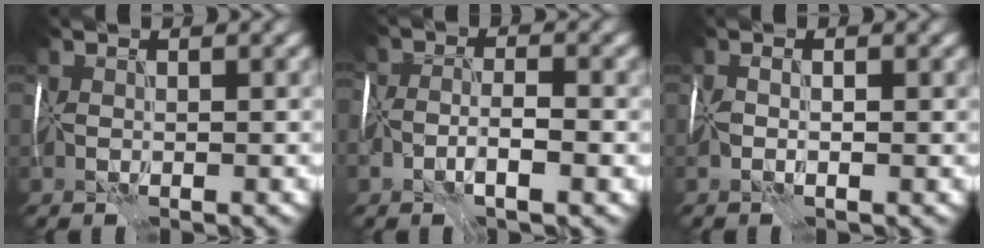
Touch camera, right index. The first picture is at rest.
{"total": 3.7, "force": [-2.1, 1.4, 2.7], "torque": [-0.038, 0.001, -0.041]}
{"total": 1.1, "force": [-0.6, 0.2, 0.9], "torque": [-0.025, -0.005, -0.011]}